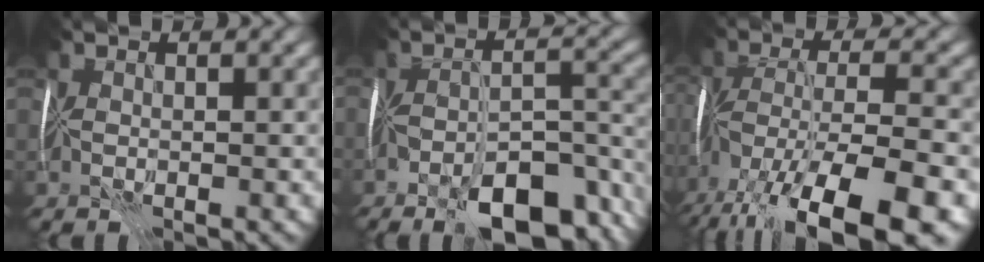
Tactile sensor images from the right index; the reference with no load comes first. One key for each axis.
{"total": 9.5, "fx": -6.3, "fy": 3.3, "fz": 6.2, "tx": -0.088, "ty": -0.006, "tz": -0.104}
{"total": 15.1, "fx": -10.1, "fy": 4.8, "fz": 10.1, "tx": -0.195, "ty": -0.023, "tz": -0.156}